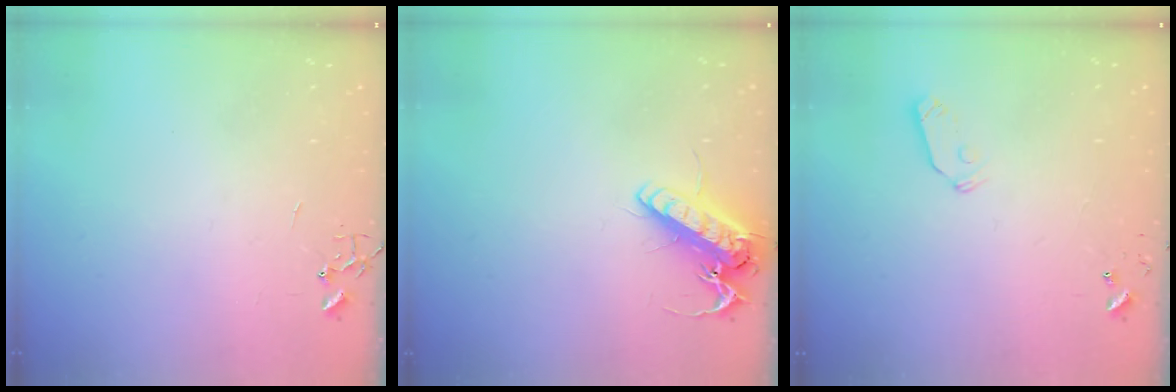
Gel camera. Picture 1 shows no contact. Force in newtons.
{"total": 14.1, "press": 13.9, "slide": 2.6}
{"total": 5.3, "press": 5.3, "slide": 0.1}